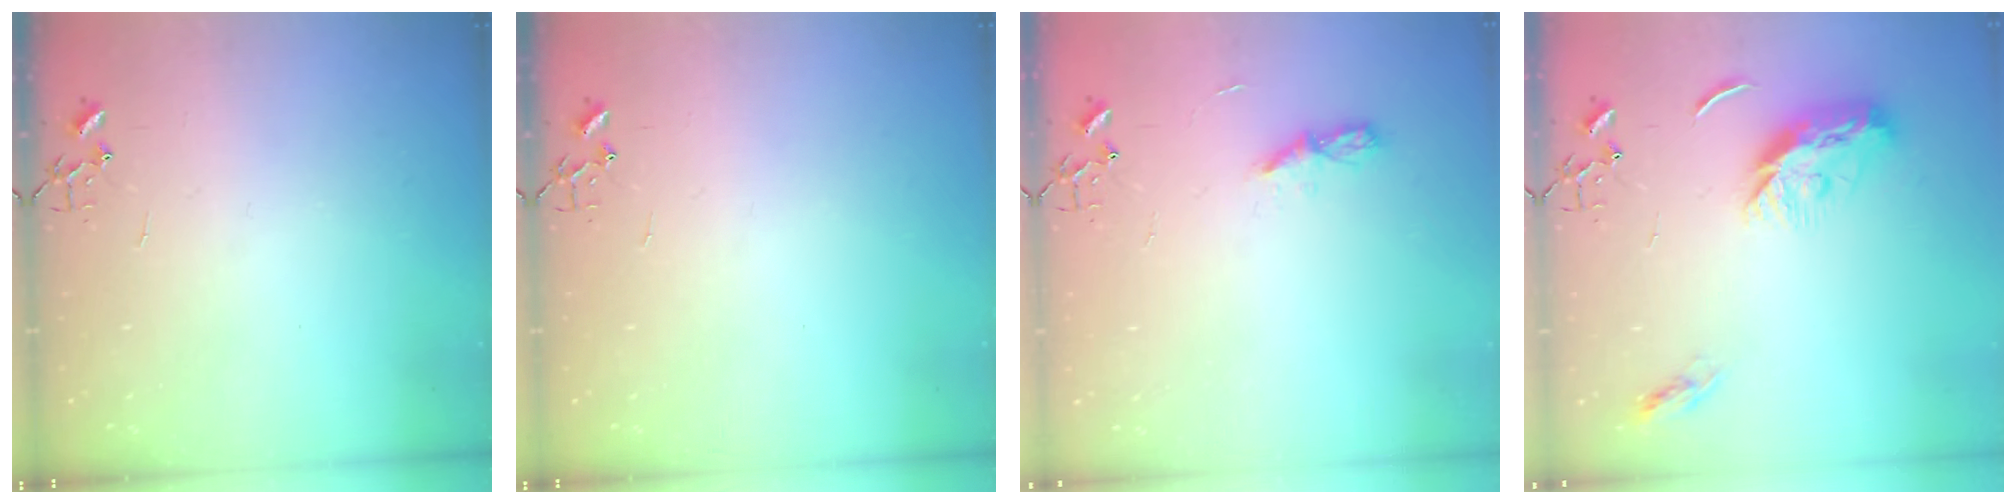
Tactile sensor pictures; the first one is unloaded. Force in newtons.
{"total": 0.0}
{"total": 5.1, "press": 5.0, "slide": 0.6}
{"total": 11.0, "press": 11.0, "slide": 0.1}